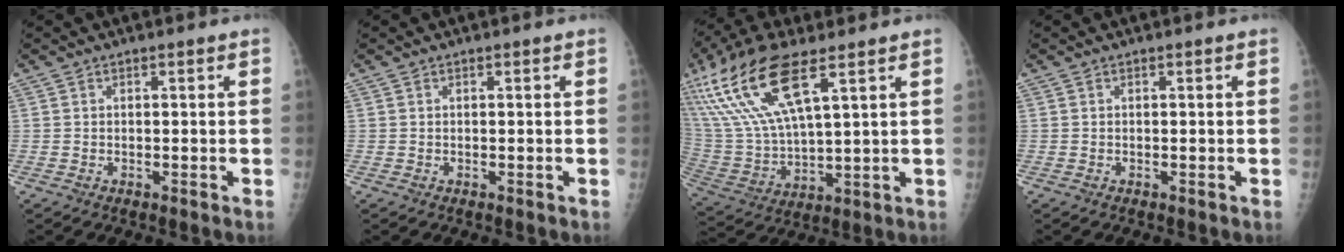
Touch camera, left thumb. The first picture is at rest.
{"total": 0.0}
{"total": 19.5, "force": [10.1, 6.5, 15.3], "torque": [-0.334, -0.023, 0.208]}
{"total": 0.0}